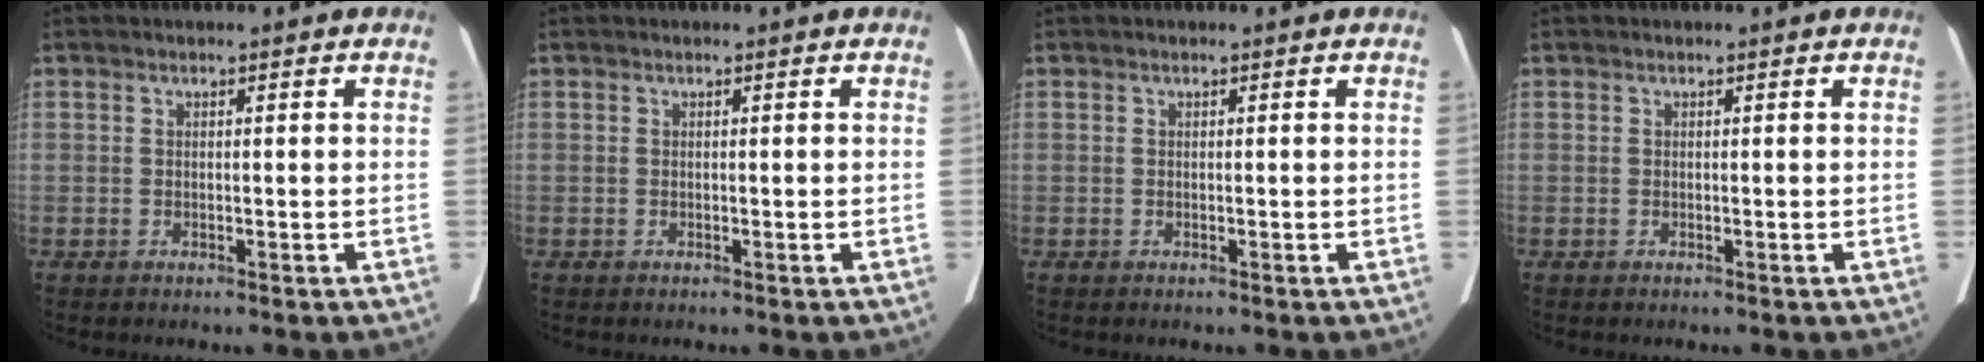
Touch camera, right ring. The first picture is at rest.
{"total": 0.0}
{"total": 0.0}
{"total": 0.0}